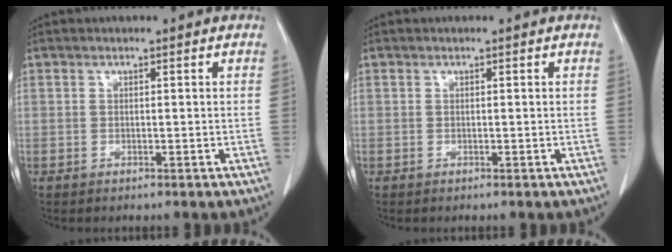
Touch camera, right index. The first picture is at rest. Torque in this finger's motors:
{"motor_torque": [0.01, -0.01, 0.03, 0.00]}